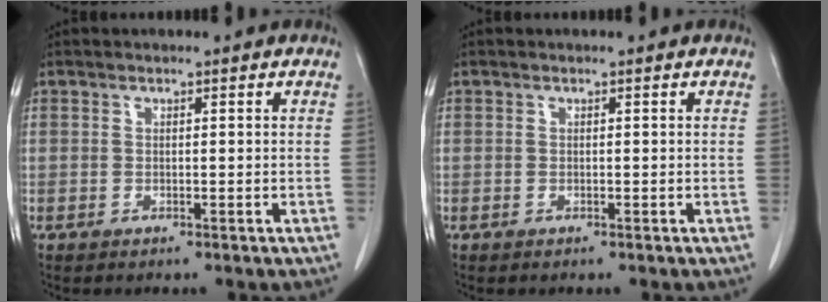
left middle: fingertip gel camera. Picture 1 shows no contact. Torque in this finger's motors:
{"motor_torque": [0.12, -0.13, 0.08, 0.00]}